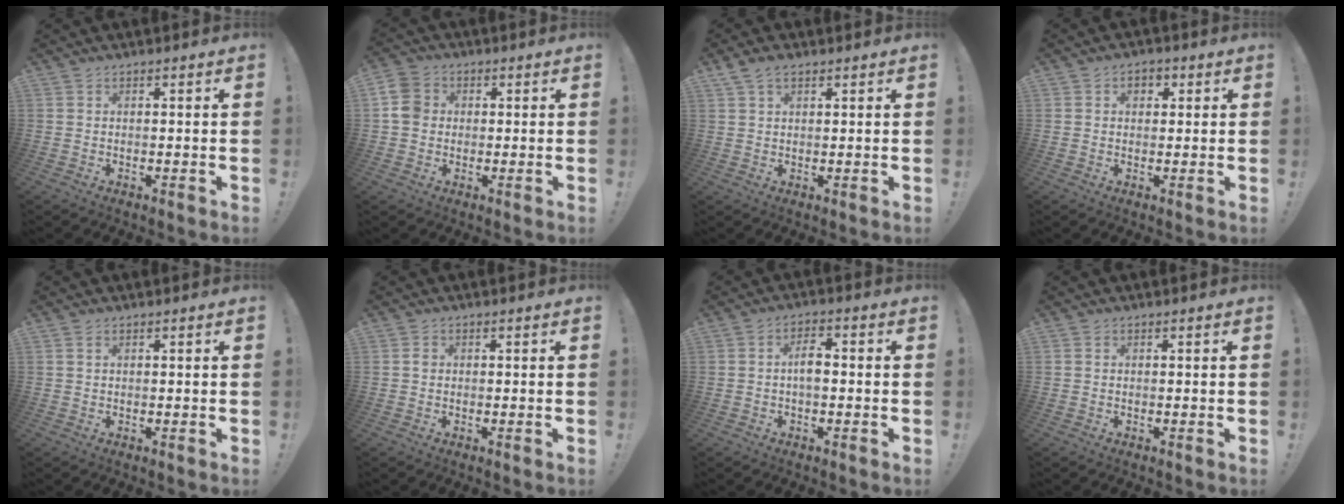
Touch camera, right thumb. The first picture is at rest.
{"total": 7.1, "force": [0.6, 6.3, 3.2], "torque": [-0.063, 0.014, 0.014]}
{"total": 4.0, "force": [2.5, 2.1, 2.3], "torque": [-0.047, -0.003, 0.051]}
{"total": 3.4, "force": [0.8, 2.6, 2.0], "torque": [-0.020, 0.003, 0.011]}
{"total": 0.8, "force": [0.5, 0.2, 0.6], "torque": [-0.013, 0.000, 0.009]}
{"total": 0.8, "force": [-0.1, 0.7, 0.4], "torque": [0.001, -0.001, -0.003]}
{"total": 5.0, "force": [-0.1, 2.5, 4.3], "torque": [-0.069, 0.002, -0.008]}
{"total": 0.0}